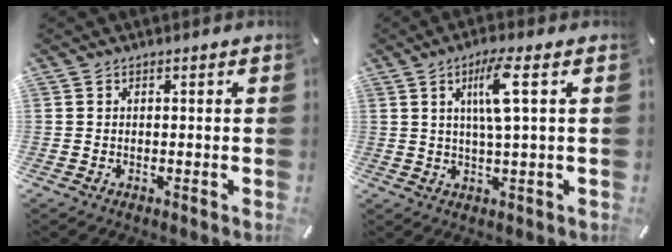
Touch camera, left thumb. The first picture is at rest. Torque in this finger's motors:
{"motor_torque": [1.29, 1.69, 1.15, -0.48, 0.37]}